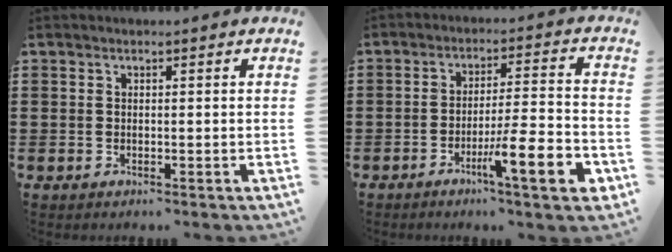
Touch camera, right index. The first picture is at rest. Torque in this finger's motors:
{"motor_torque": [2.01, -0.12, 0.65, 0.06]}